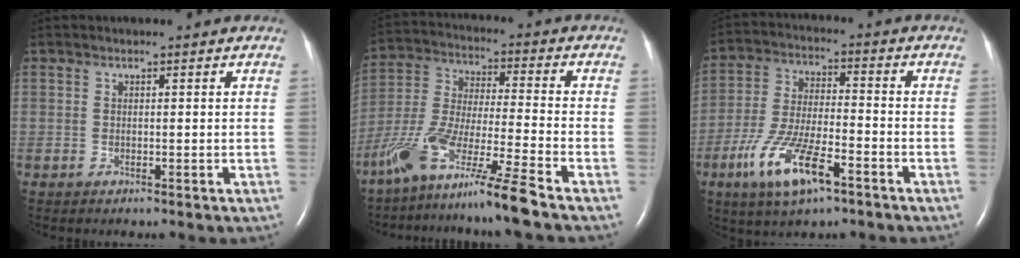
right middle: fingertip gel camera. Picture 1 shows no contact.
{"total": 13.4, "force": [-9.7, -1.2, 9.2], "torque": [-0.197, -0.029, -0.184]}
{"total": 12.1, "force": [-6.3, 3.1, 9.8], "torque": [-0.199, -0.010, -0.114]}